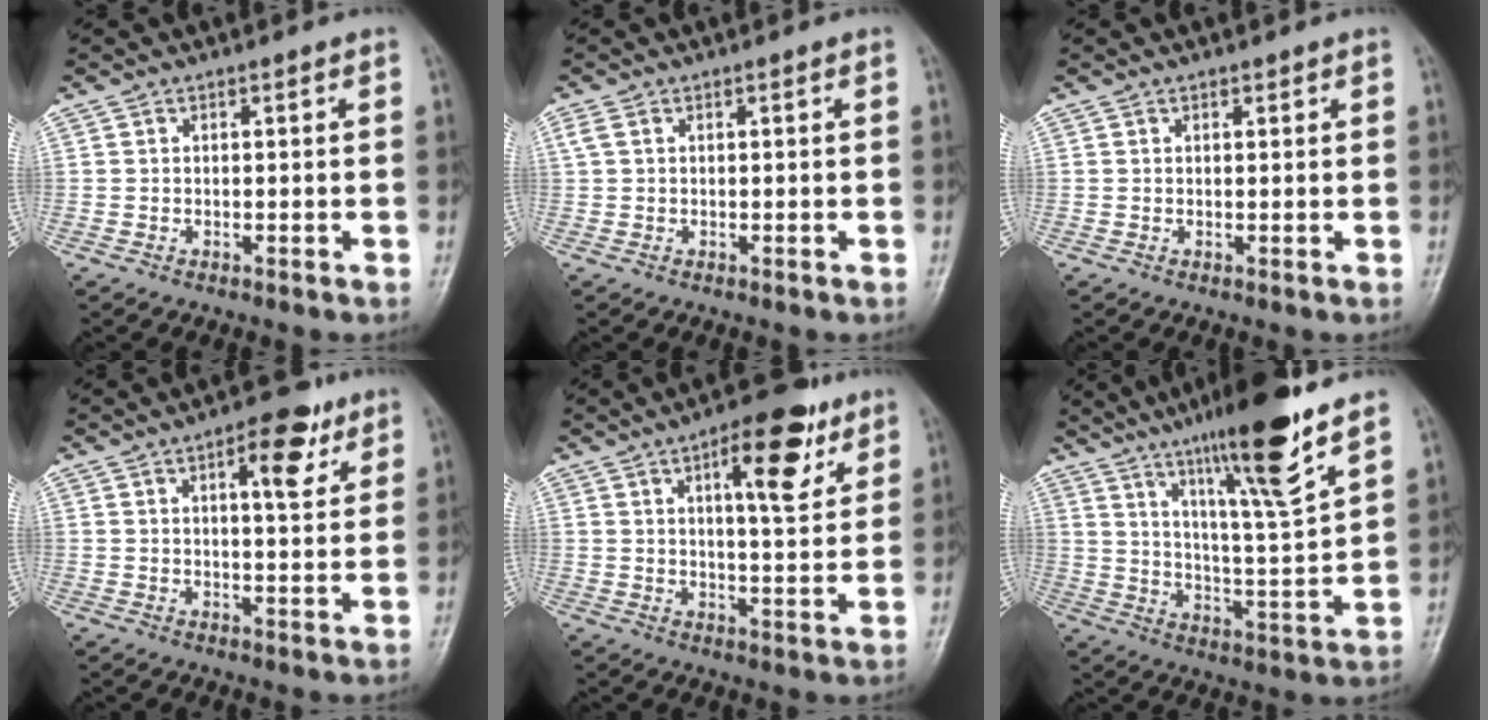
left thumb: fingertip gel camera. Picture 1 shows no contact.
{"total": 1.4, "force": [0.5, 0.8, 1.0], "torque": [-0.030, 0.012, 0.015]}
{"total": 0.7, "force": [0.5, 0.4, 0.2], "torque": [0.000, -0.004, 0.006]}
{"total": 7.9, "force": [3.9, 3.2, 6.2], "torque": [-0.067, -0.015, 0.049]}
{"total": 11.5, "force": [5.7, 4.2, 9.1], "torque": [-0.109, -0.023, 0.079]}
{"total": 17.6, "force": [11.5, 1.4, 13.3], "torque": [-0.207, -0.060, 0.191]}